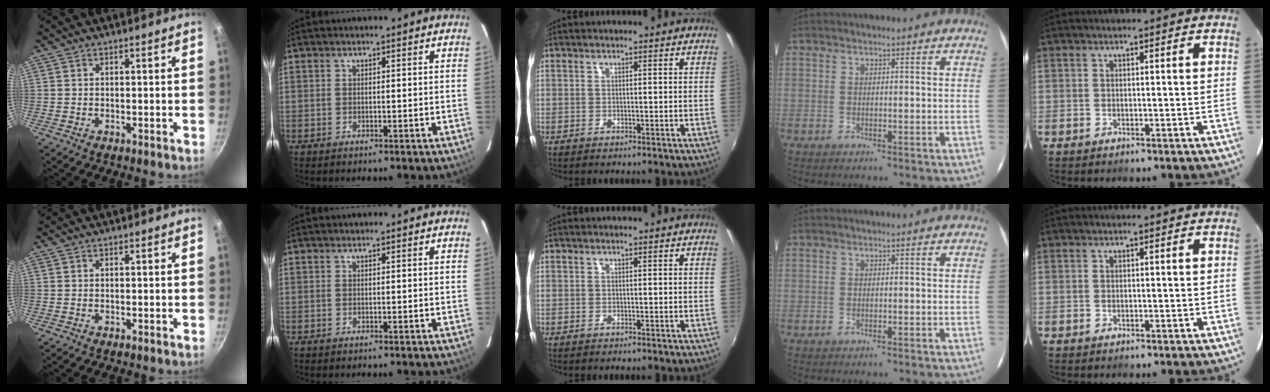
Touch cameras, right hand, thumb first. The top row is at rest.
{}